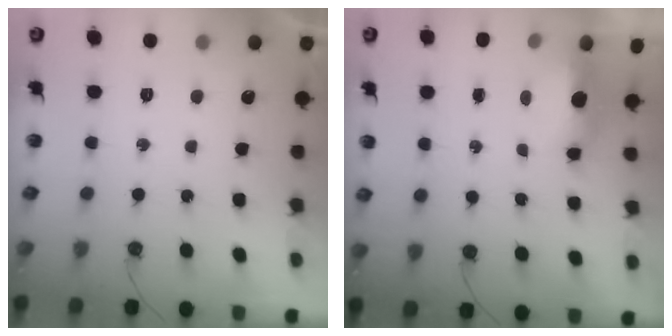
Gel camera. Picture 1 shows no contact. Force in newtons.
{"total": 5.1, "press": 5.0, "slide": 1.2}